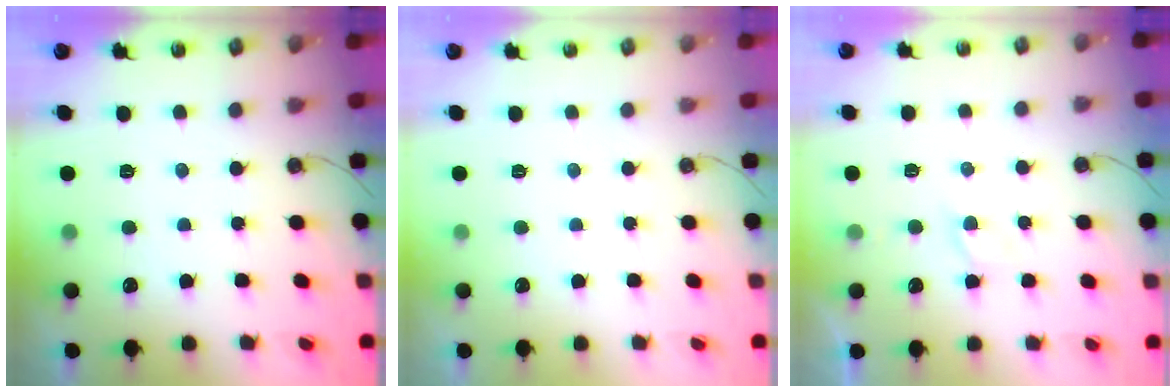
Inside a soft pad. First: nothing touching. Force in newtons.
{"total": 0.0}
{"total": 1.9, "press": 1.9, "slide": 0.4}